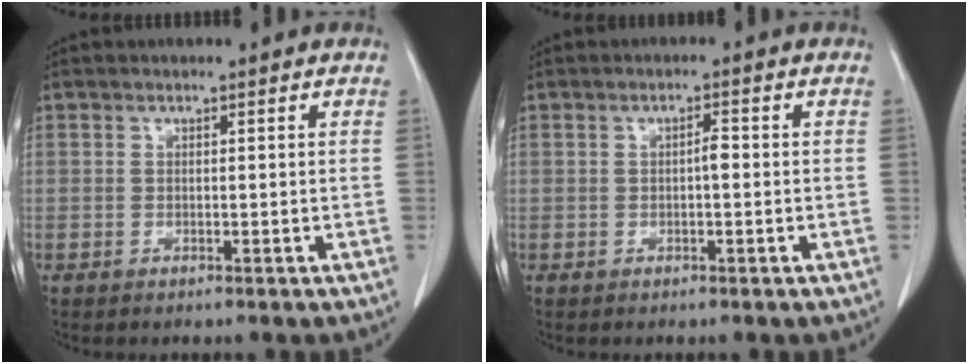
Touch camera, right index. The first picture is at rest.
{"total": 1.5, "force": [-0.2, 0.4, 1.4], "torque": [-0.023, 0.004, -0.005]}